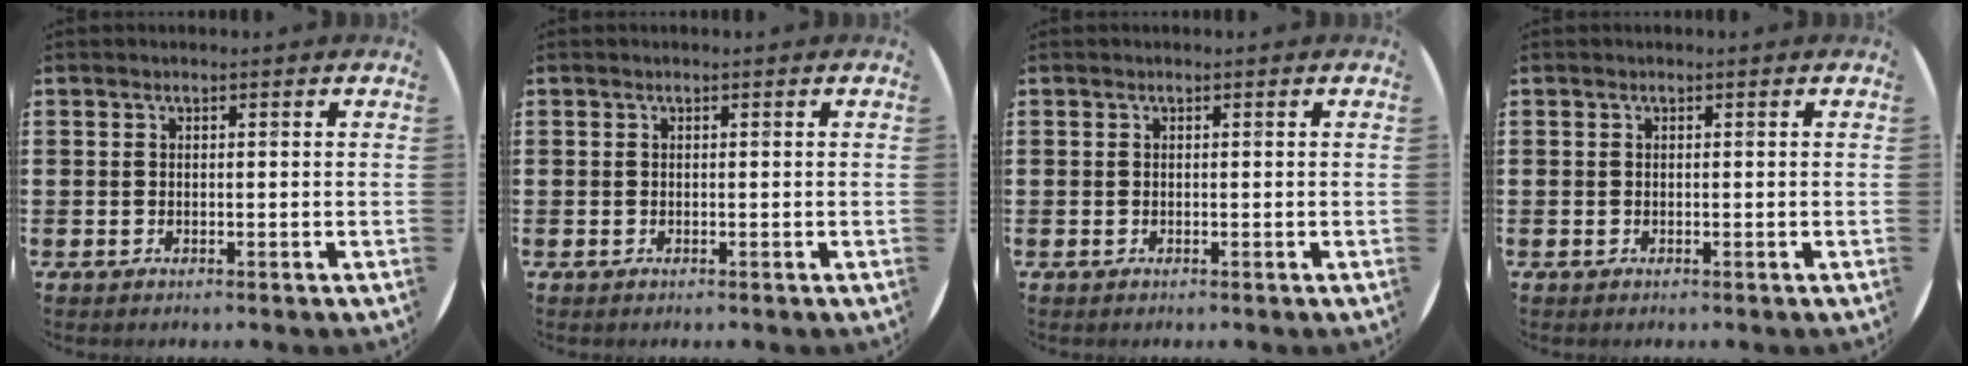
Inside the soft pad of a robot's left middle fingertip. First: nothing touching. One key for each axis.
{"total": 0.0}
{"total": 0.0}
{"total": 0.0}